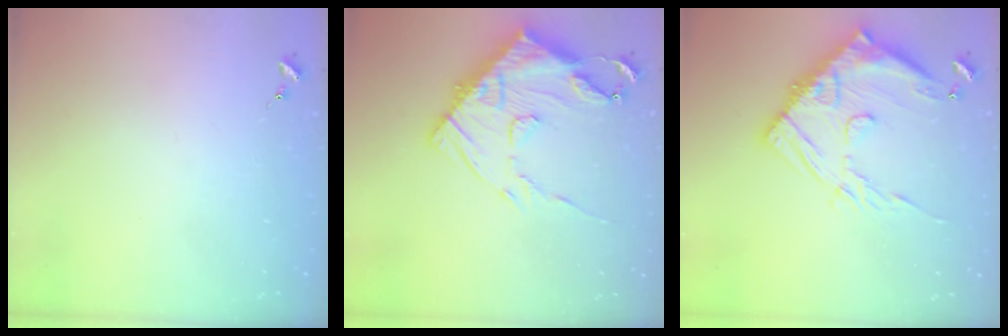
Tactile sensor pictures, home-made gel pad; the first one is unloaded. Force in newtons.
{"total": 20.8, "press": 20.7, "slide": 2.0}
{"total": 19.6, "press": 19.5, "slide": 2.0}